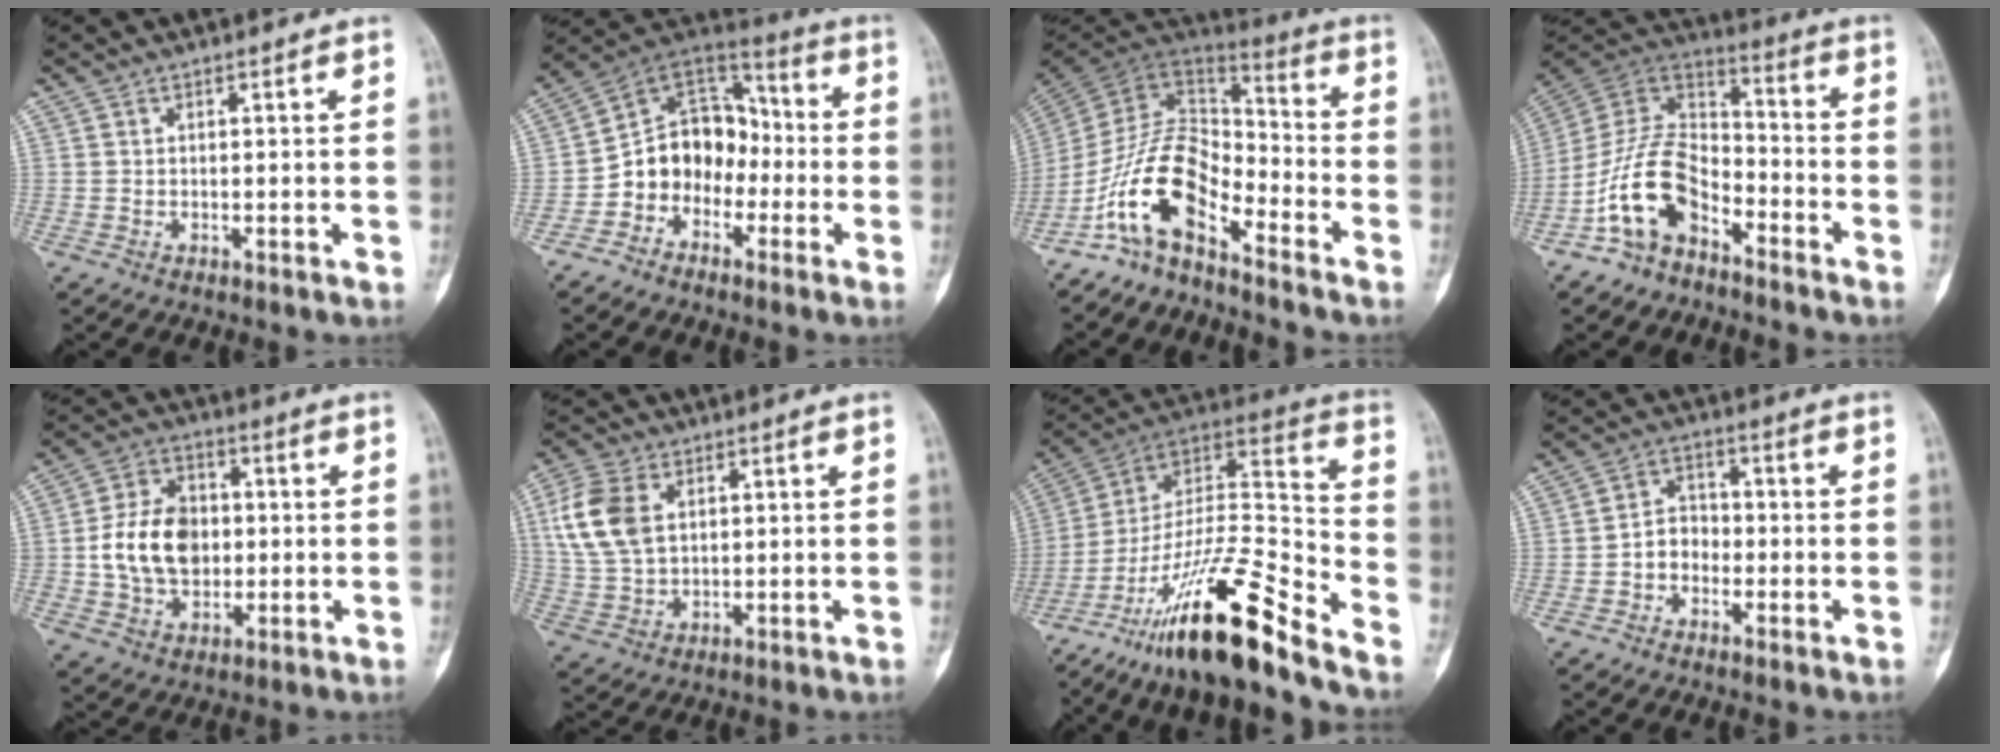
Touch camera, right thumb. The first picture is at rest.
{"total": 13.0, "force": [-3.8, 10.4, 6.7], "torque": [-0.074, 0.078, -0.082]}
{"total": 14.0, "force": [-8.5, 6.4, 9.2], "torque": [-0.156, 0.092, -0.171]}
{"total": 14.1, "force": [-7.6, 8.1, 8.7], "torque": [-0.154, 0.075, -0.155]}
{"total": 13.1, "force": [-0.1, 9.6, 8.9], "torque": [-0.133, 0.015, -0.001]}
{"total": 11.2, "force": [3.0, 7.3, 8.0], "torque": [-0.163, 0.000, 0.063]}
{"total": 23.3, "force": [-16.8, 4.0, 15.7], "torque": [-0.308, 0.082, -0.298]}
{"total": 4.6, "force": [-1.6, 3.7, 2.2], "torque": [-0.015, 0.026, -0.039]}